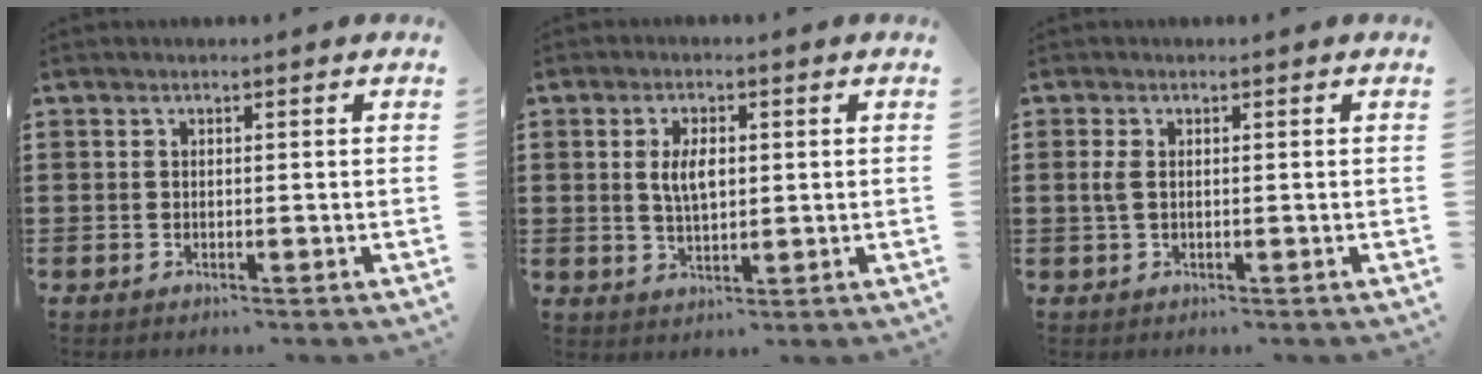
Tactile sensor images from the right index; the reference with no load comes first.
{"total": 4.5, "force": [0.6, 2.0, 3.9], "torque": [-0.072, 0.005, 0.007]}
{"total": 2.0, "force": [0.2, 1.0, 1.7], "torque": [-0.050, 0.000, -0.004]}